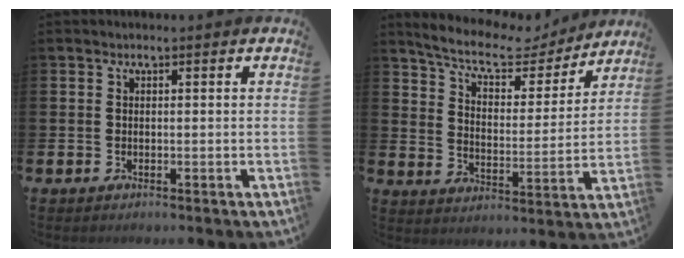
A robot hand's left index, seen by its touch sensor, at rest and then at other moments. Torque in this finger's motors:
{"motor_torque": [1.08, -1.06, 0.51, 0.15]}